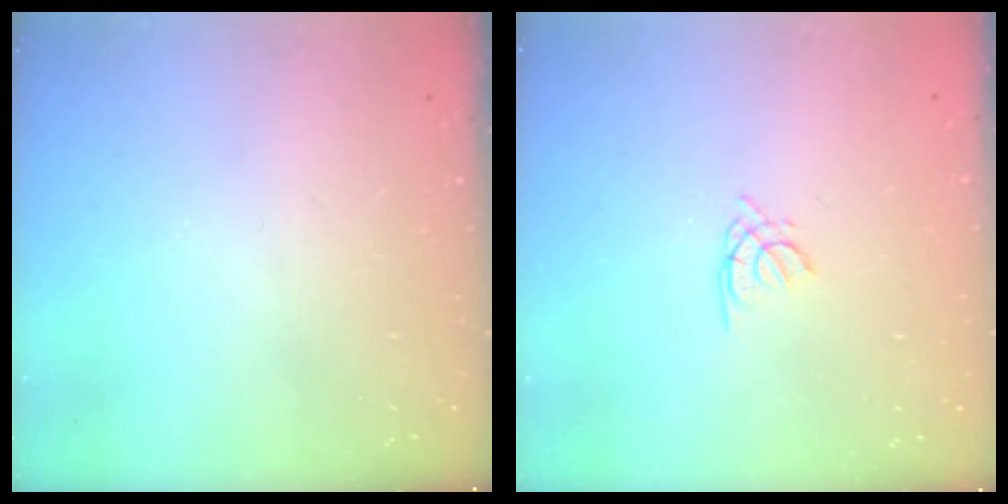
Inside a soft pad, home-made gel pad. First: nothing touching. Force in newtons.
{"total": 1.3, "press": 1.2, "slide": 0.4}